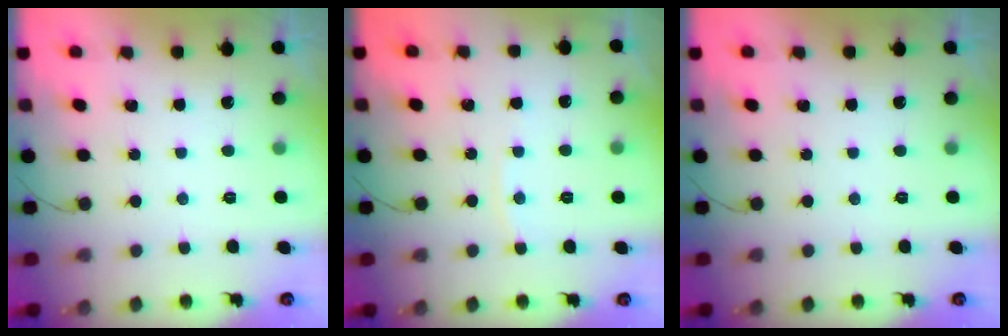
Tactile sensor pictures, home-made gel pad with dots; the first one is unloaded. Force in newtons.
{"total": 2.7, "press": 2.7, "slide": 0.3}
{"total": 0.0}